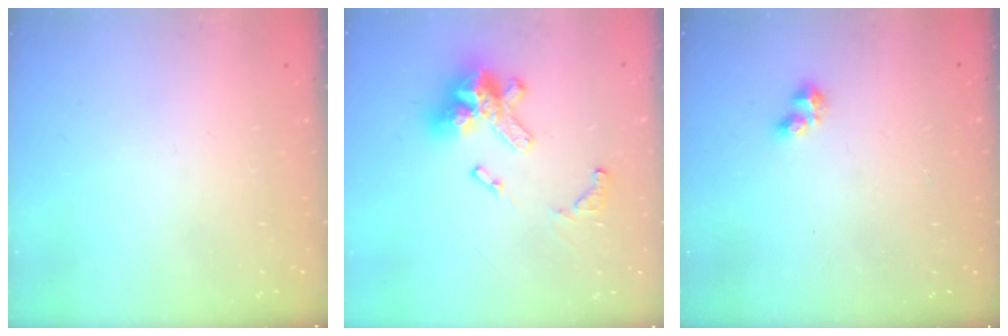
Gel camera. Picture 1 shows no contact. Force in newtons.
{"total": 17.5, "press": 17.4, "slide": 1.7}
{"total": 2.4, "press": 2.3, "slide": 0.6}